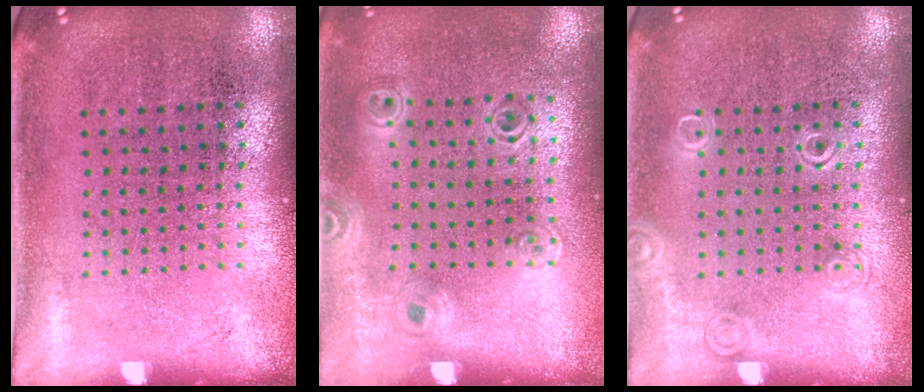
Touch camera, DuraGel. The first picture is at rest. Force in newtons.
{"total": 1.1, "press": 1.0, "slide": 0.3}
{"total": 1.2, "press": 1.2, "slide": 0.2}